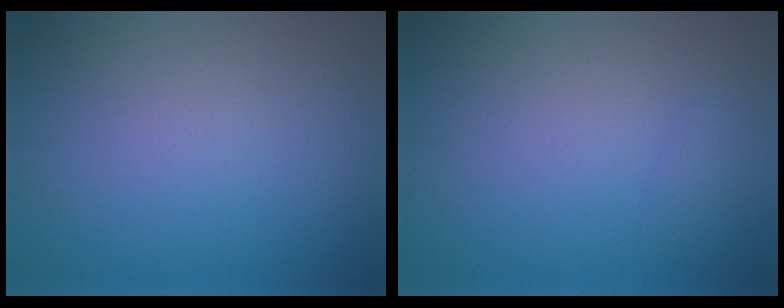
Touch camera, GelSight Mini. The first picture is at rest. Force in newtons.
{"total": 0.5, "press": 0.5, "slide": 0.0}